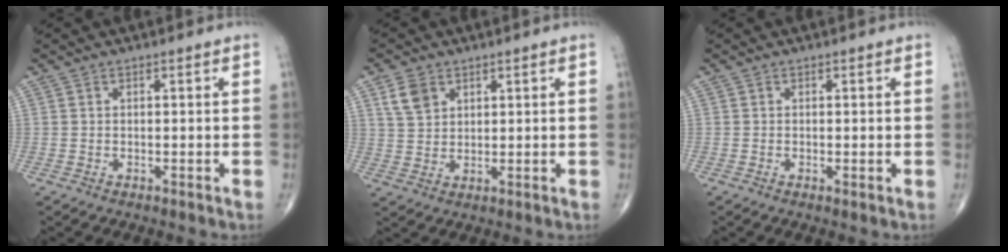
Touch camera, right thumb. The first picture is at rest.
{"total": 5.0, "force": [2.6, 3.5, 2.5], "torque": [-0.035, -0.009, 0.053]}
{"total": 0.6, "force": [-0.1, 0.2, 0.6], "torque": [-0.014, -0.004, -0.003]}